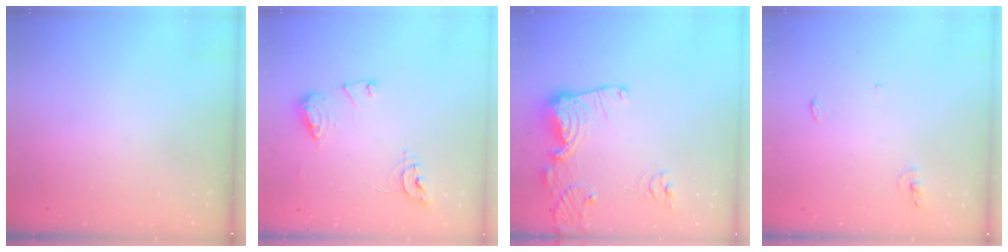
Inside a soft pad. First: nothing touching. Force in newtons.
{"total": 12.1, "press": 12.0, "slide": 1.2}
{"total": 15.3, "press": 15.2, "slide": 1.7}
{"total": 5.0, "press": 4.8, "slide": 1.5}